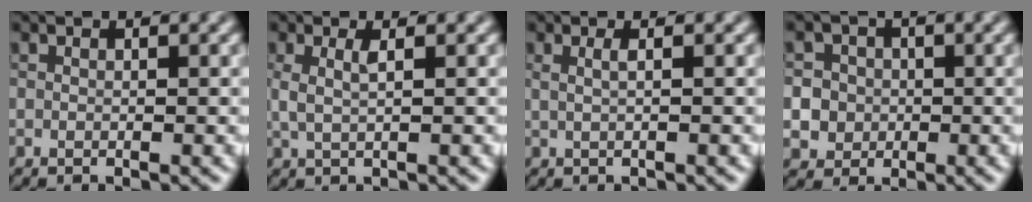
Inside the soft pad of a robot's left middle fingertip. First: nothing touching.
{"total": 1.7, "force": [0.5, 0.5, 1.6], "torque": [-0.030, -0.003, 0.009]}
{"total": 1.5, "force": [0.4, 0.6, 1.3], "torque": [-0.018, -0.001, -0.001]}
{"total": 6.5, "force": [-0.8, 6.2, 1.8], "torque": [-0.028, 0.010, -0.029]}